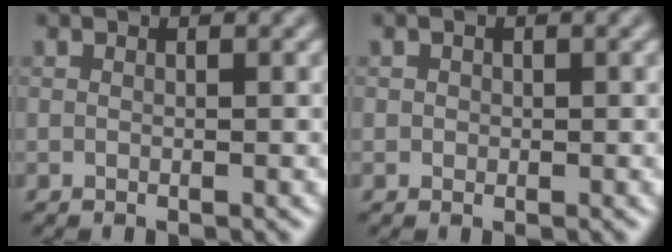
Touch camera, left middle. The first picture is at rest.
{"total": 0.6, "force": [0.0, 0.6, 0.1], "torque": [0.004, -0.003, 0.000]}